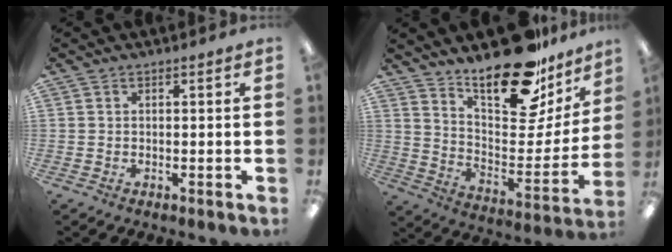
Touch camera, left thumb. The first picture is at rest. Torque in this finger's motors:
{"motor_torque": [0.47, 0.48, 0.77, -1.69, 0.09]}